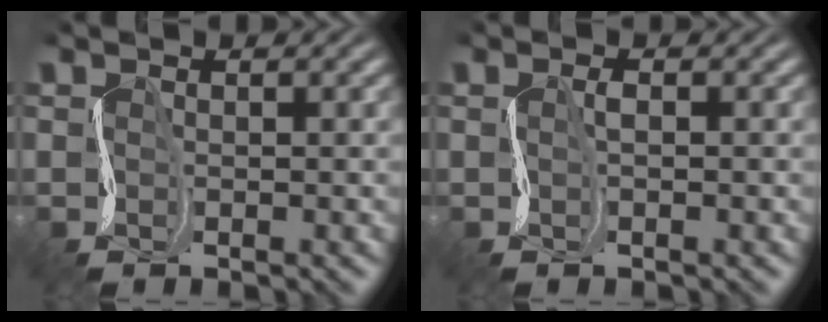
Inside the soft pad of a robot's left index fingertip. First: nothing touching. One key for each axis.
{"total": 0.7, "fx": 0.1, "fy": 0.2, "fz": 0.7, "tx": -0.017, "ty": 0.003, "tz": 0.002}